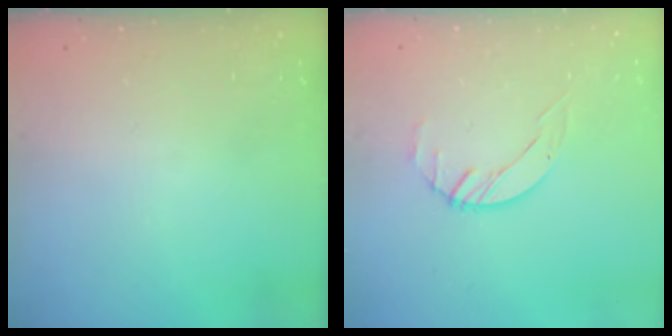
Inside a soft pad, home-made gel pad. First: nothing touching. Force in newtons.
{"total": 2.0, "press": 2.0, "slide": 0.3}